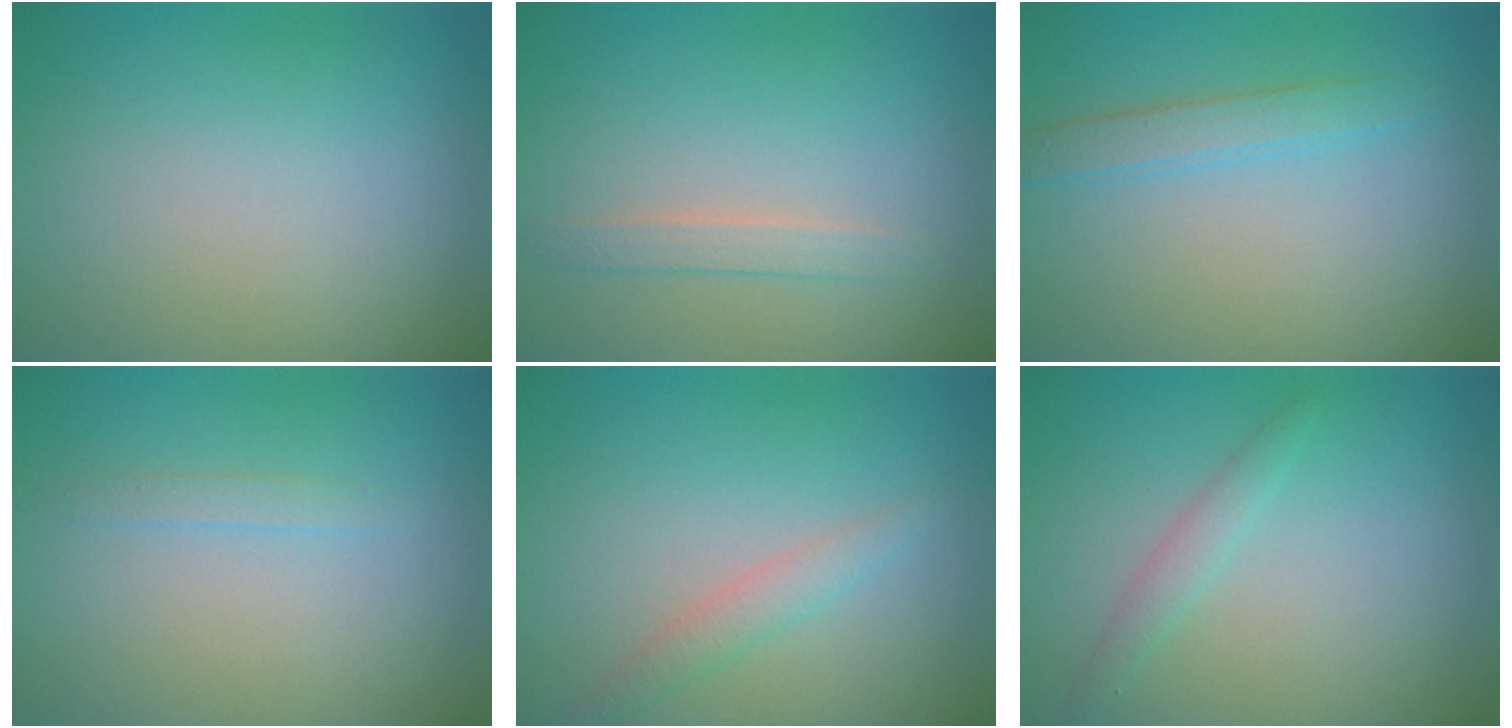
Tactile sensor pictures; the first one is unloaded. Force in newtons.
{"total": 1.5, "press": 1.5, "slide": 0.1}
{"total": 2.1, "press": 2.1, "slide": 0.1}
{"total": 0.8, "press": 0.8, "slide": 0.1}
{"total": 1.6, "press": 1.6, "slide": 0.1}
{"total": 1.4, "press": 1.4, "slide": 0.0}